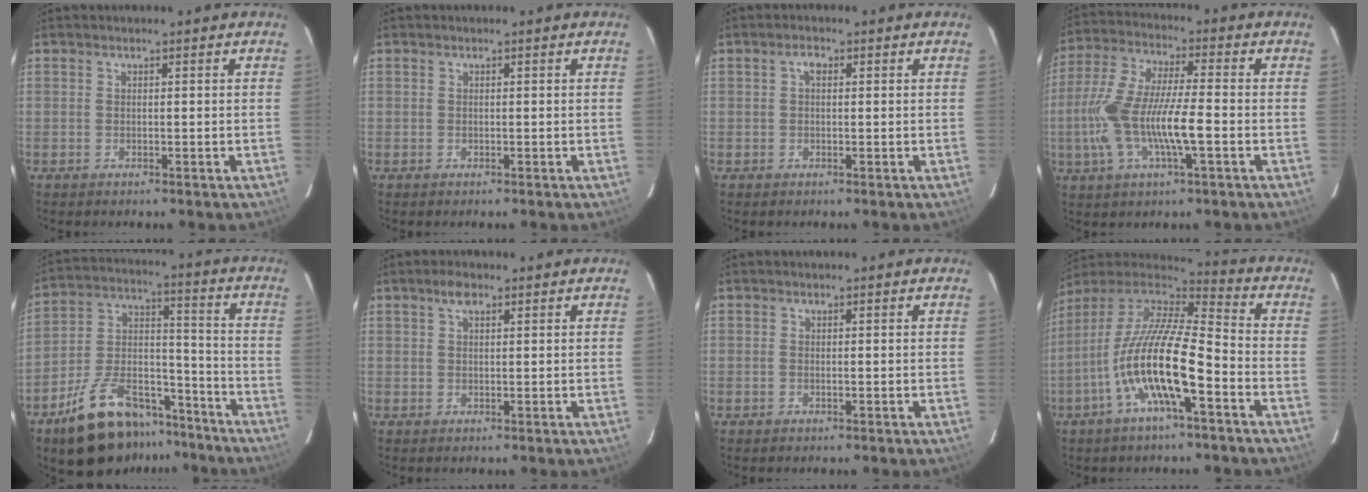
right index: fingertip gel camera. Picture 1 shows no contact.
{"total": 0.0}
{"total": 1.5, "force": [0.3, 0.9, 1.2], "torque": [-0.021, 0.008, 0.002]}
{"total": 15.2, "force": [-3.4, 3.3, 14.5], "torque": [-0.296, -0.005, -0.065]}
{"total": 19.7, "force": [-14.0, 9.8, 9.8], "torque": [-0.191, 0.040, -0.211]}
{"total": 2.4, "force": [1.3, 1.1, 1.6], "torque": [-0.031, 0.009, 0.024]}
{"total": 0.5, "force": [-0.1, 0.1, 0.5], "torque": [-0.011, 0.001, -0.003]}
{"total": 17.6, "force": [-6.6, 3.7, 15.9], "torque": [-0.289, -0.018, -0.131]}